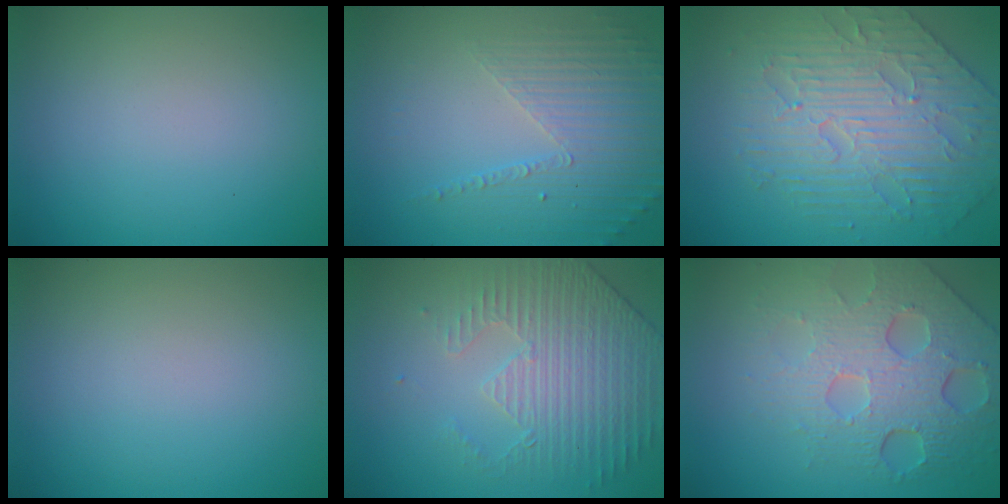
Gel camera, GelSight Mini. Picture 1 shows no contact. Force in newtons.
{"total": 5.2, "press": 3.1, "slide": 4.1}
{"total": 5.1, "press": 4.8, "slide": 1.7}
{"total": 0.0}
{"total": 4.4, "press": 3.6, "slide": 2.6}
{"total": 7.8, "press": 5.3, "slide": 5.7}